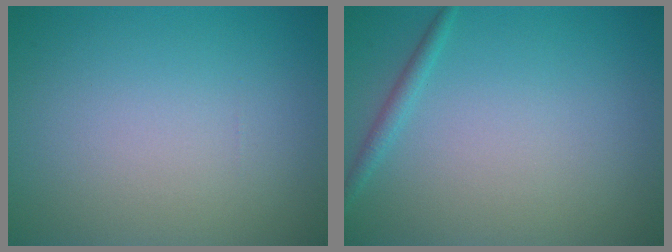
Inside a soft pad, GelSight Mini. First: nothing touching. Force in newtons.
{"total": 1.1, "press": 1.1, "slide": 0.1}